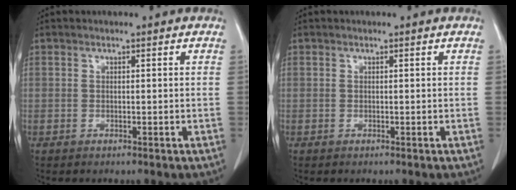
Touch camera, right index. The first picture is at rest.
{"total": 0.0}